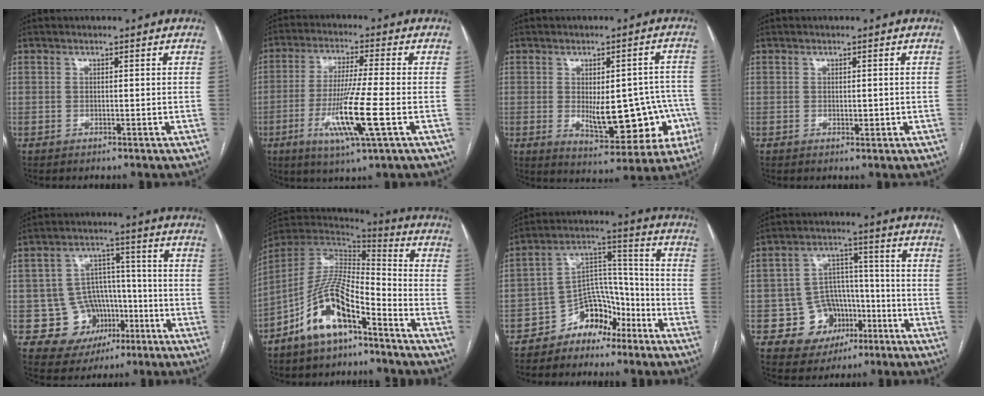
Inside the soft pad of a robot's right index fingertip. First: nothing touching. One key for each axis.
{"total": 11.3, "fx": -3.4, "fy": -0.4, "fz": 10.8, "tx": -0.210, "ty": -0.020, "tz": -0.064}
{"total": 13.2, "fx": -2.8, "fy": 5.8, "fz": 11.5, "tx": -0.129, "ty": 0.016, "tz": -0.019}
{"total": 1.2, "fx": -0.2, "fy": 0.6, "fz": 1.0, "tx": -0.013, "ty": -0.001, "tz": 0.001}
{"total": 10.0, "fx": -3.5, "fy": 9.1, "fz": 2.1, "tx": -0.020, "ty": 0.039, "tz": -0.042}
{"total": 12.9, "fx": -7.8, "fy": 3.7, "fz": 9.6, "tx": -0.191, "ty": 0.011, "tz": -0.145}
{"total": 9.2, "fx": -6.6, "fy": 5.5, "fz": 3.4, "tx": -0.056, "ty": 0.047, "tz": -0.113}
{"total": 9.6, "fx": -4.0, "fy": 8.4, "fz": 2.6, "tx": -0.027, "ty": 0.033, "tz": -0.050}